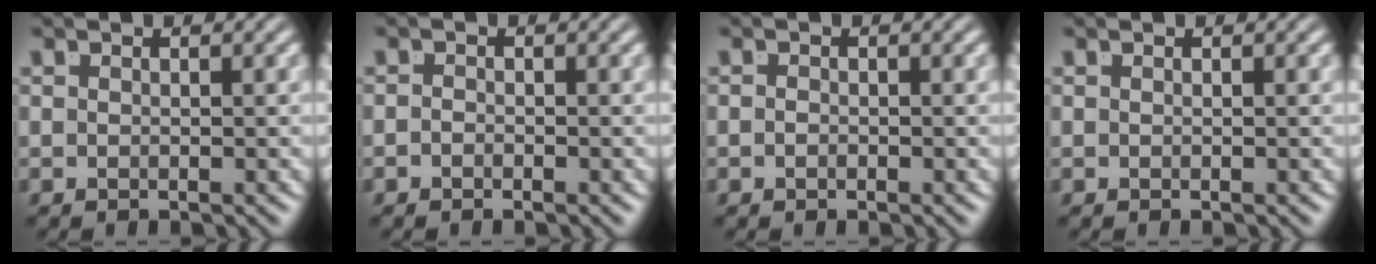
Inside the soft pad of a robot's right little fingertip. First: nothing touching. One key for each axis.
{"total": 1.0, "fx": -0.8, "fy": -0.5, "fz": -0.2, "tx": 0.003, "ty": -0.013, "tz": -0.010}
{"total": 0.8, "fx": -0.6, "fy": -0.5, "fz": 0.1, "tx": -0.005, "ty": -0.011, "tz": -0.005}
{"total": 0.0}